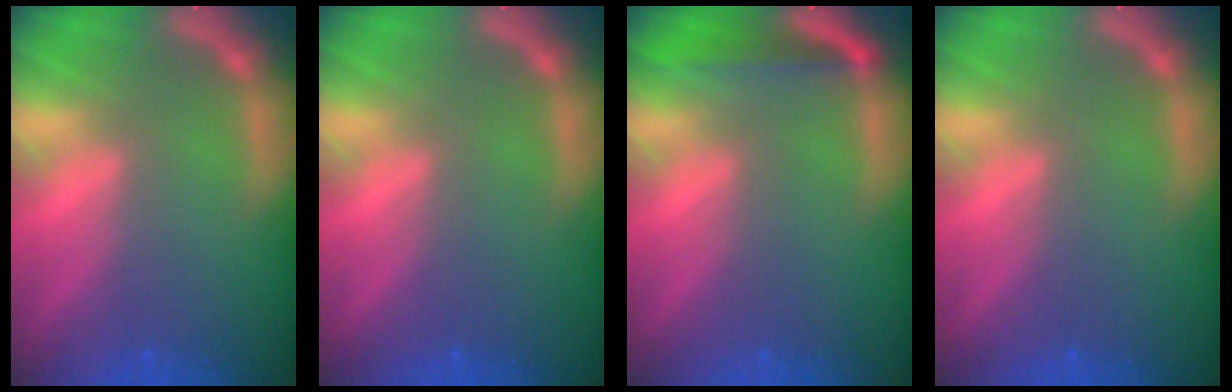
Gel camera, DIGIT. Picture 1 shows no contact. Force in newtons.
{"total": 0.0}
{"total": 3.0}
{"total": 0.0}